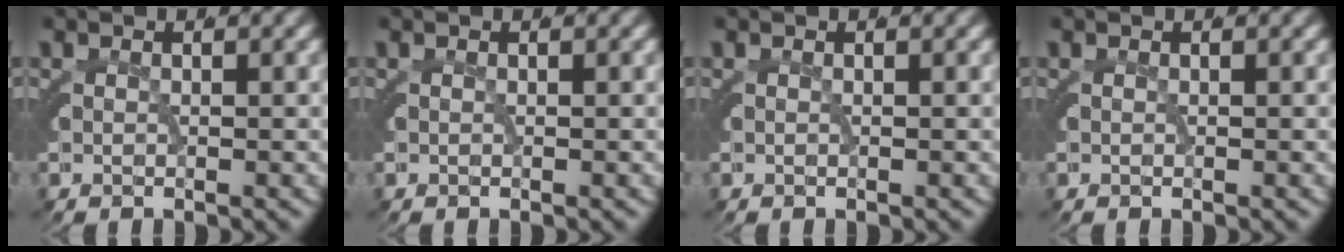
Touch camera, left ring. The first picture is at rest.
{"total": 0.0}
{"total": 0.0}
{"total": 0.0}